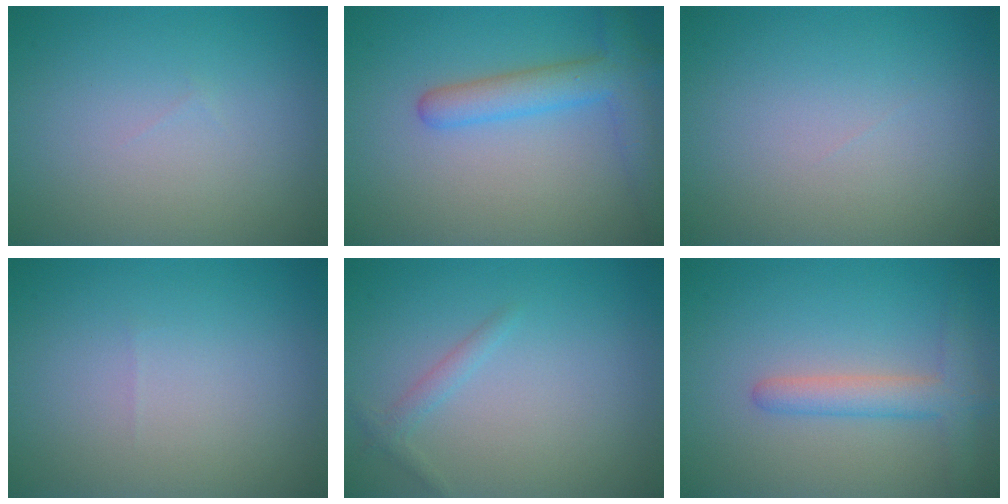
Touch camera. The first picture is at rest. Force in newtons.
{"total": 4.1, "press": 4.1, "slide": 0.4}
{"total": 0.0}
{"total": 0.0}
{"total": 1.1, "press": 1.1, "slide": 0.0}
{"total": 3.4, "press": 3.4, "slide": 0.2}